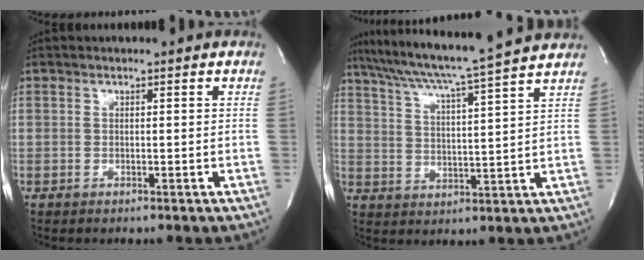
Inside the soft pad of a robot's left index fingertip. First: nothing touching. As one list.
[{"total": 17.3, "force": [15.1, -1.4, 8.2], "torque": [-0.147, -0.005, 0.217]}]